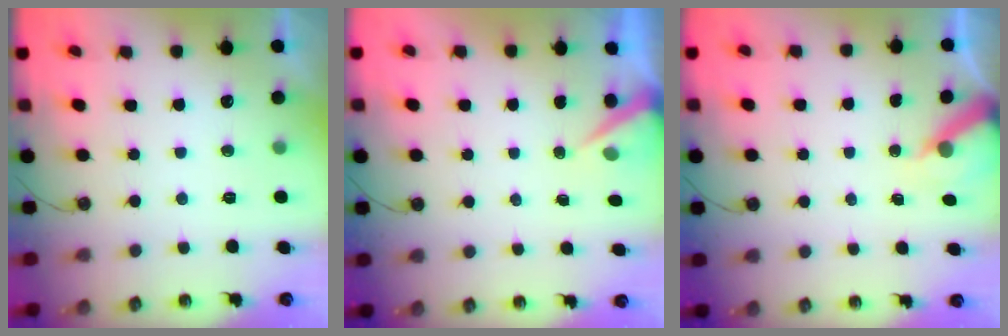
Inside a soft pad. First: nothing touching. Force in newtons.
{"total": 4.2, "press": 4.2, "slide": 0.4}
{"total": 6.7, "press": 6.7, "slide": 0.4}